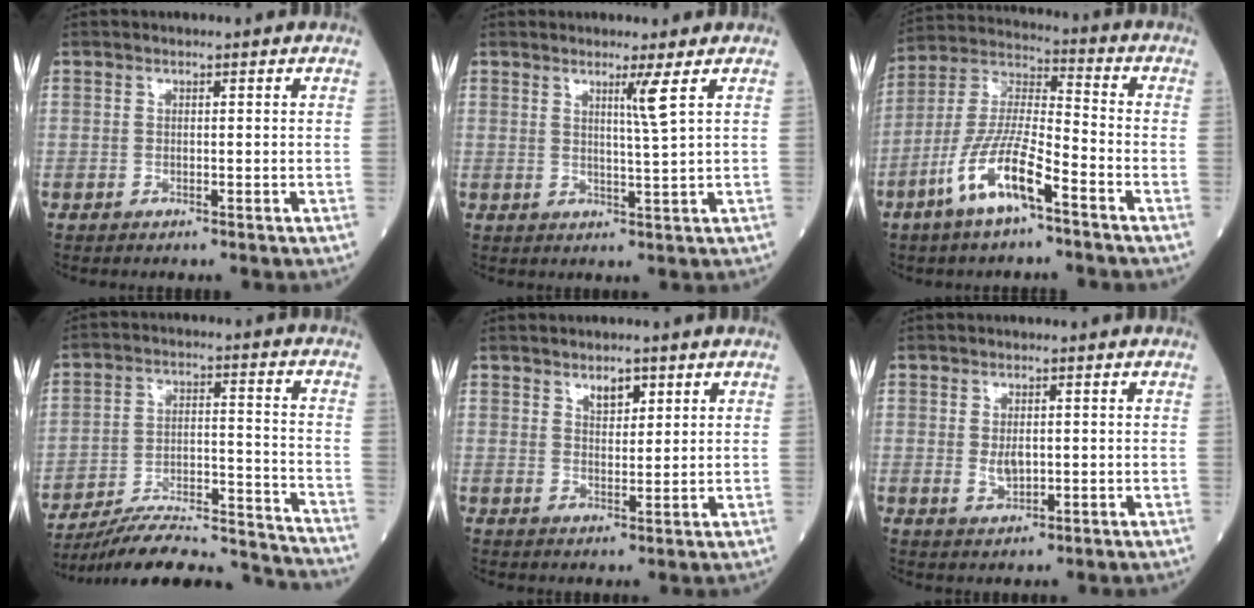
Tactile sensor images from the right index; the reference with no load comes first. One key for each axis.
{"total": 3.1, "fx": 1.6, "fy": -1.3, "fz": 2.3, "tx": -0.043, "ty": -0.015, "tz": 0.031}
{"total": 12.2, "fx": -6.5, "fy": 2.2, "fz": 10.1, "tx": -0.214, "ty": -0.006, "tz": -0.128}
{"total": 18.9, "fx": -18.2, "fy": 1.0, "fz": 5.2, "tx": -0.073, "ty": 0.019, "tz": -0.274}
{"total": 2.9, "fx": 1.9, "fy": 1.3, "fz": 1.8, "tx": -0.028, "ty": -0.003, "tz": 0.034}
{"total": 2.6, "fx": 0.0, "fy": 1.3, "fz": 2.2, "tx": -0.040, "ty": -0.003, "tz": 0.005}